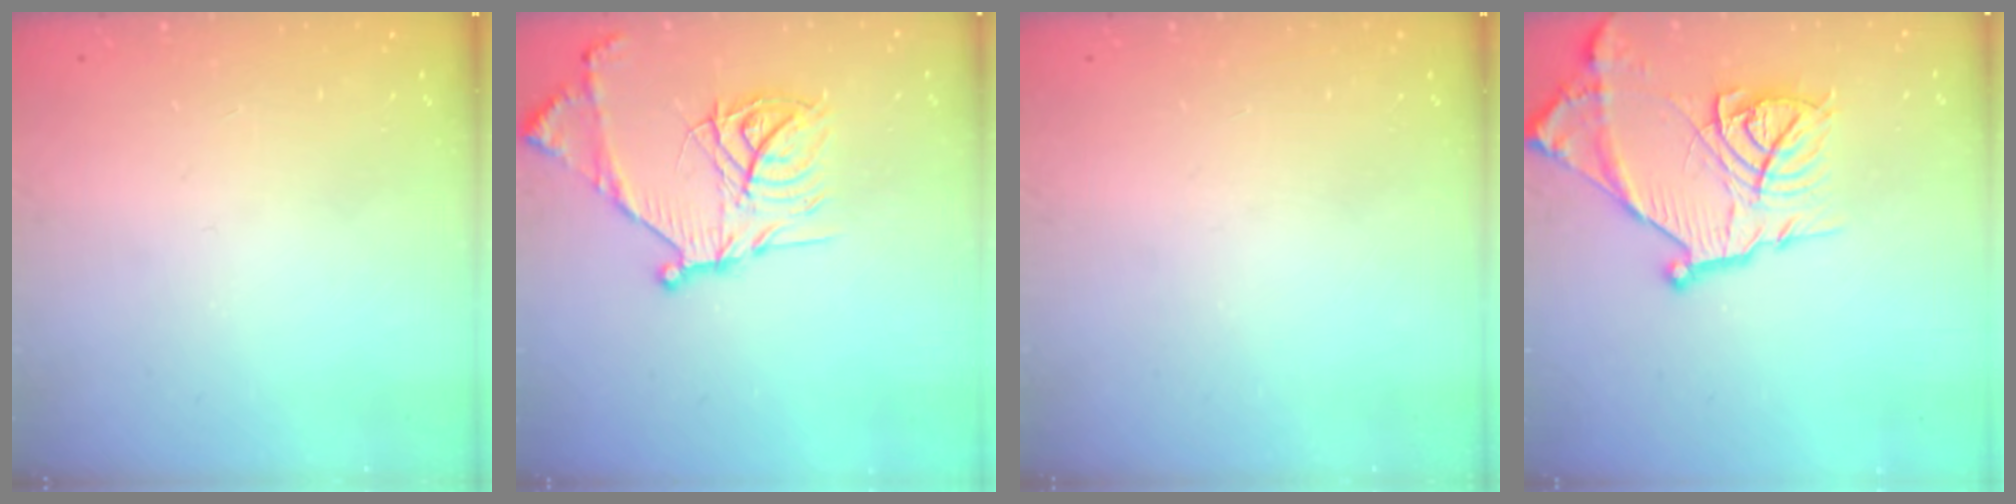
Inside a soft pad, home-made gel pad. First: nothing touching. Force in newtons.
{"total": 19.2, "press": 19.1, "slide": 1.7}
{"total": 0.0}
{"total": 18.7, "press": 18.6, "slide": 1.4}